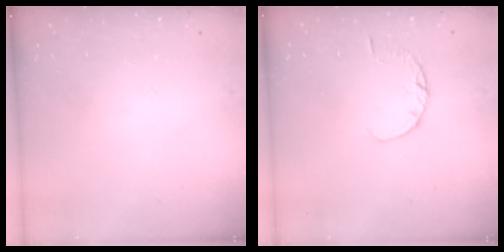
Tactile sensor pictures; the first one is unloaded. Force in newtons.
{"total": 2.9, "press": 2.8, "slide": 0.4}